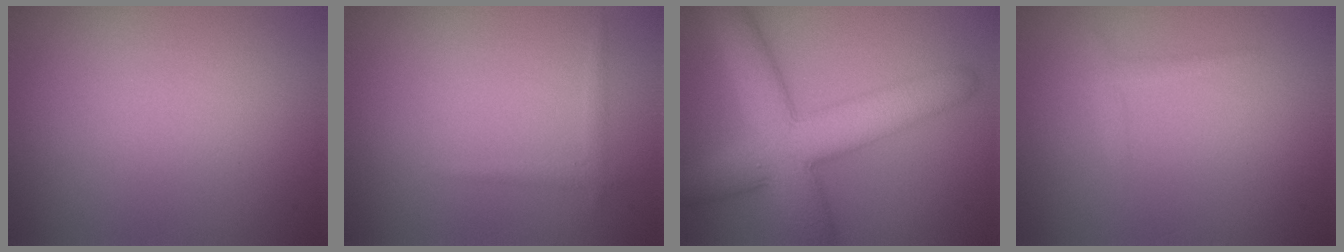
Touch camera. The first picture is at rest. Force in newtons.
{"total": 0.9, "press": 0.9, "slide": 0.1}
{"total": 9.1, "press": 9.1, "slide": 0.3}
{"total": 0.9, "press": 0.9, "slide": 0.1}